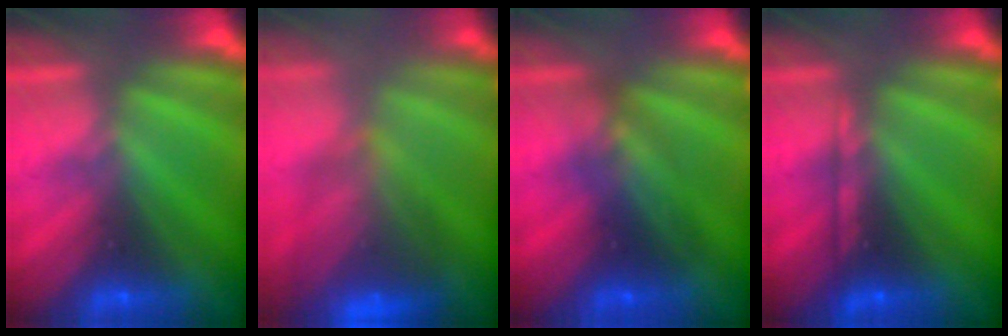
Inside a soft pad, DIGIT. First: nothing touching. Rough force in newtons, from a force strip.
{"total": 8.5}
{"total": 2.9}
{"total": 2.2}